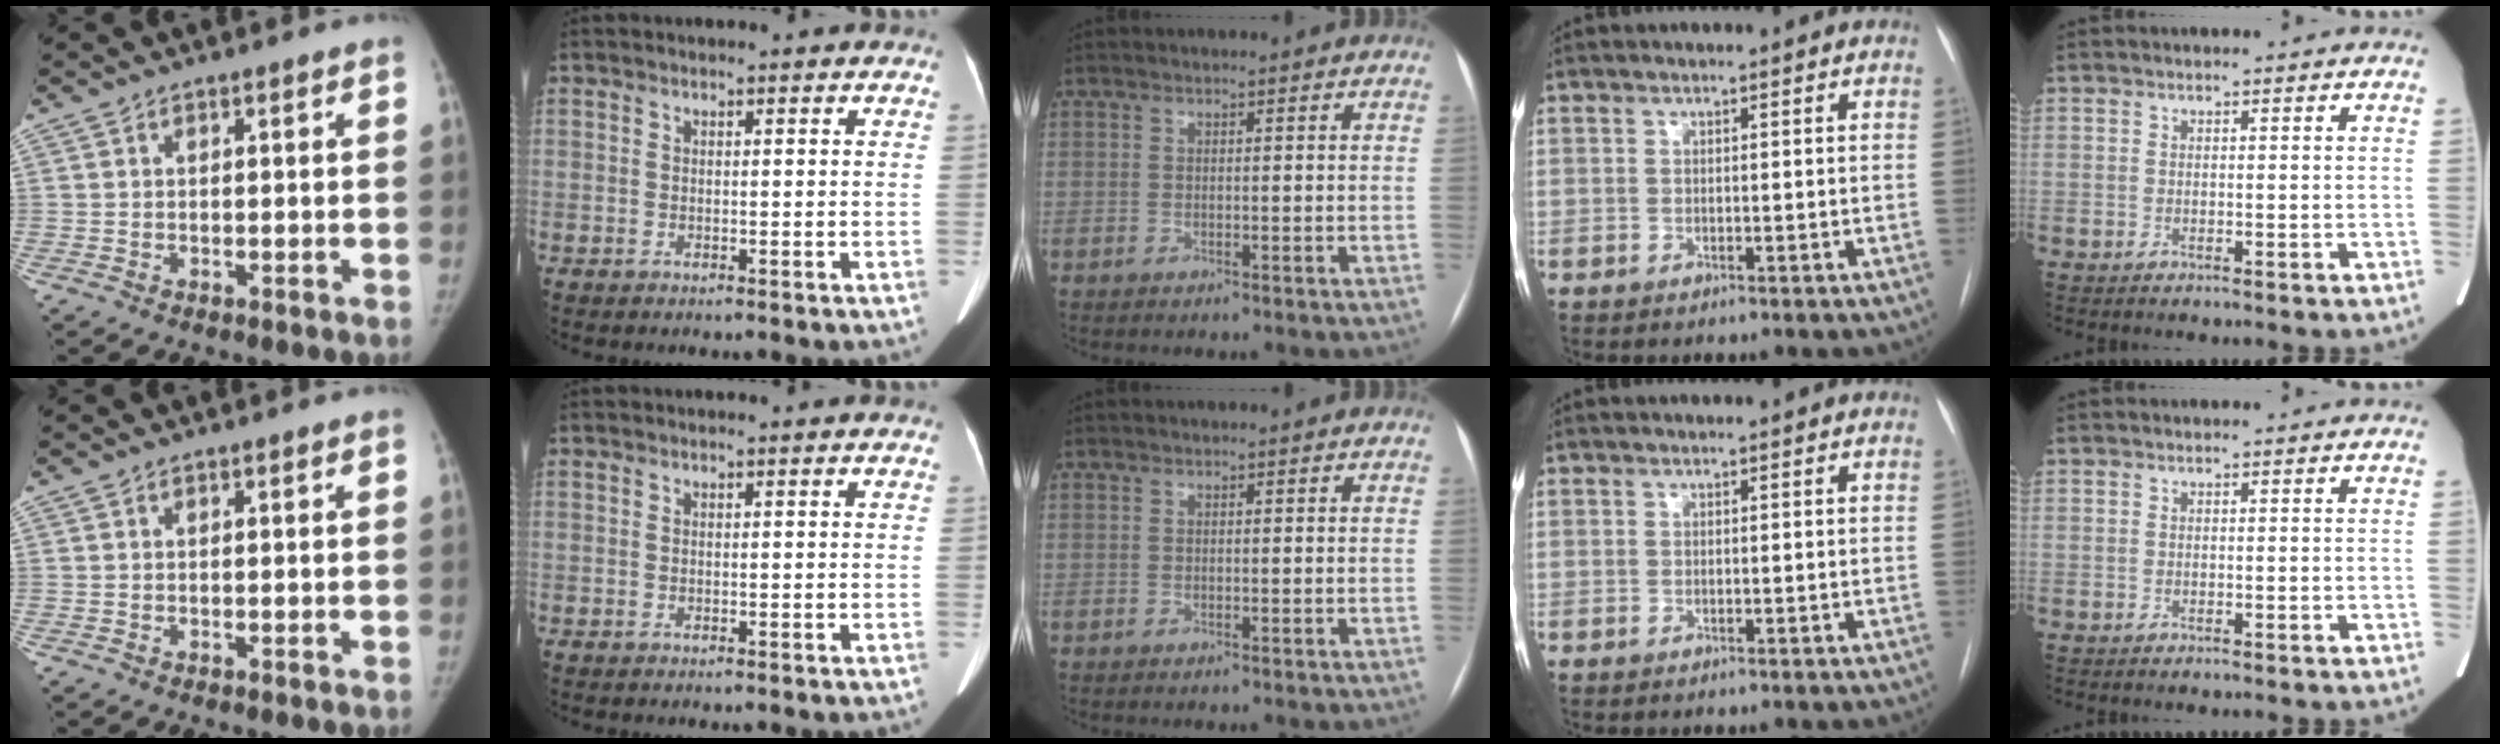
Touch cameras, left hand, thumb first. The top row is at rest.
{}